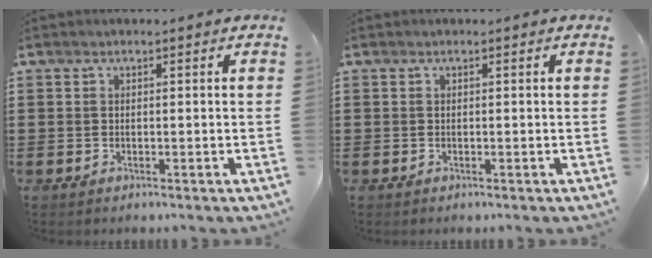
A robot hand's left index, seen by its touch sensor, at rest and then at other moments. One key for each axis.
{"total": 0.0}